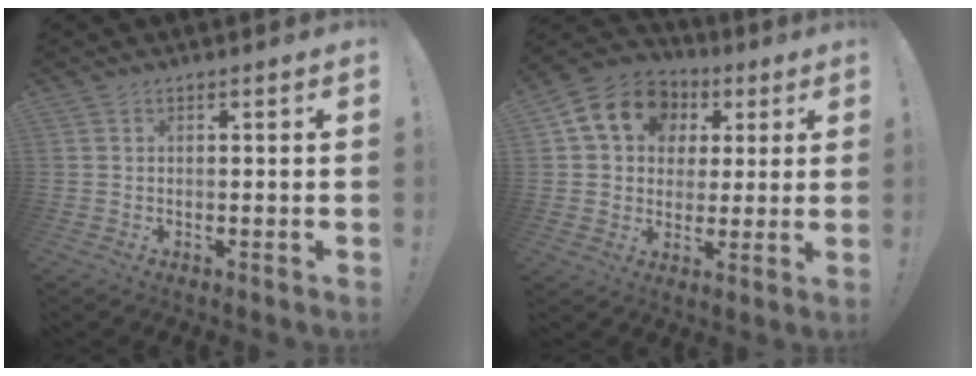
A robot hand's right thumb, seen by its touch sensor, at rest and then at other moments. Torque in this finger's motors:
{"motor_torque": [0.85, 0.85, 0.18, -0.08, 0.26]}